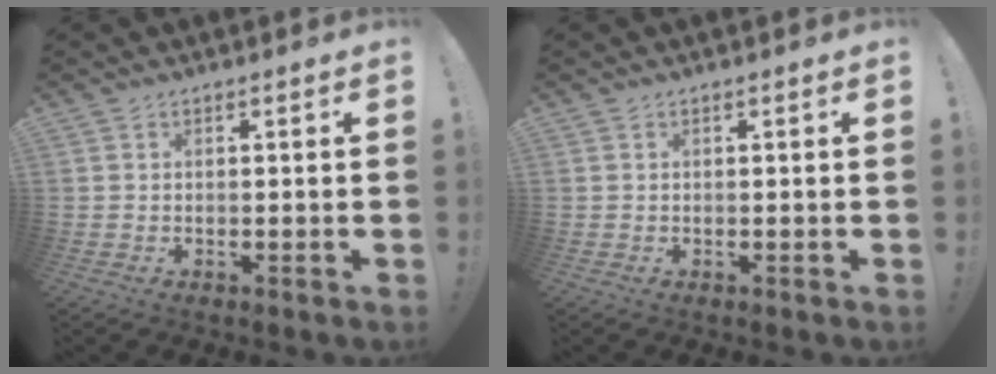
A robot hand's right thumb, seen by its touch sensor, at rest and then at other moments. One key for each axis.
{"total": 0.0}